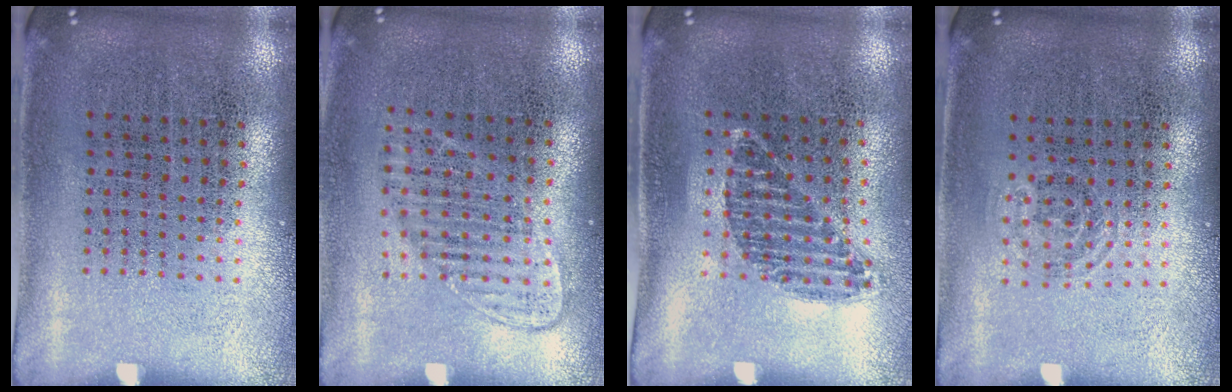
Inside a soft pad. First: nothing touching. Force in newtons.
{"total": 1.2, "press": 1.1, "slide": 0.6}
{"total": 1.0, "press": 0.9, "slide": 0.5}
{"total": 0.8, "press": 0.6, "slide": 0.6}